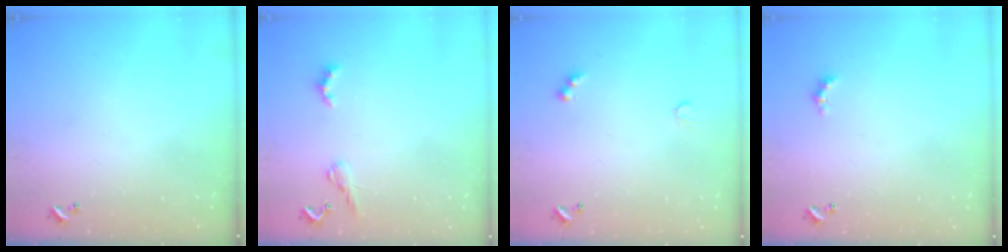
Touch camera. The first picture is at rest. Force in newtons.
{"total": 1.9, "press": 1.8, "slide": 0.5}
{"total": 2.9, "press": 2.8, "slide": 0.6}
{"total": 0.8, "press": 0.6, "slide": 0.6}